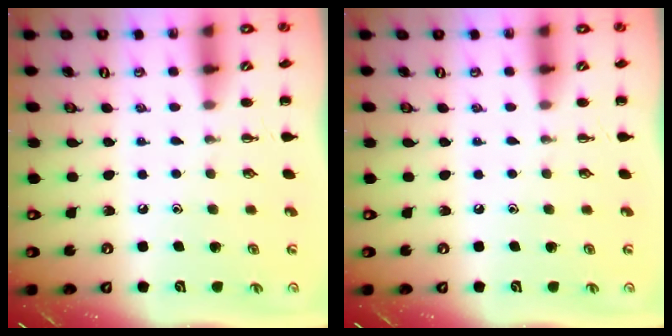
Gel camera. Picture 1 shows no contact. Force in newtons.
{"total": 0.0}